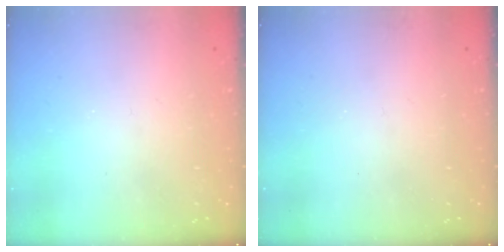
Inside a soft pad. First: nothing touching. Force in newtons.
{"total": 0.0}